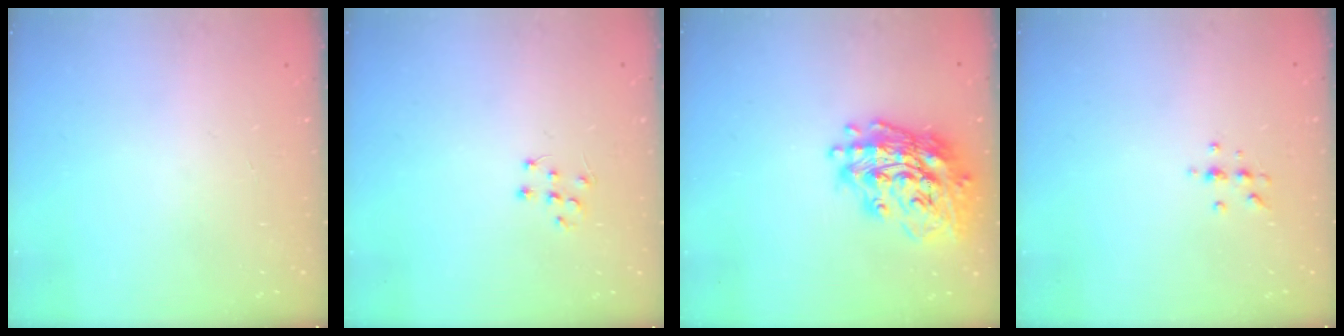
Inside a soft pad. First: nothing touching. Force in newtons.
{"total": 6.1, "press": 6.1, "slide": 0.4}
{"total": 19.7, "press": 19.5, "slide": 2.7}
{"total": 4.0, "press": 3.8, "slide": 1.2}